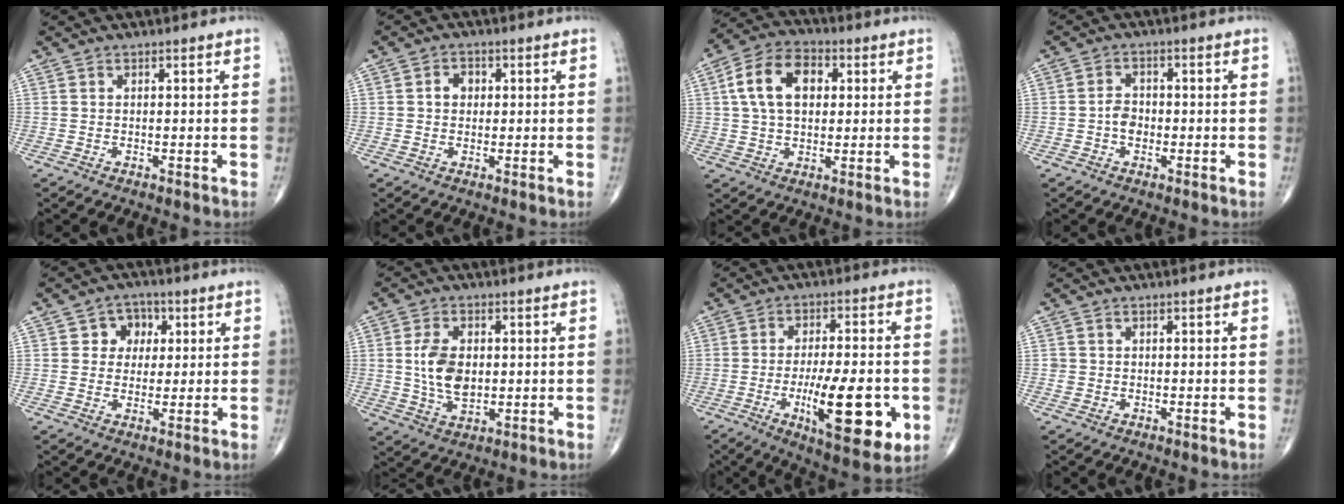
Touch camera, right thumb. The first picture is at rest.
{"total": 2.3, "force": [0.2, 2.0, 1.1], "torque": [-0.007, 0.007, 0.000]}
{"total": 12.3, "force": [2.6, 8.0, 9.0], "torque": [-0.145, 0.016, 0.039]}
{"total": 3.4, "force": [-0.7, 2.6, 2.0], "torque": [-0.022, 0.011, -0.019]}
{"total": 6.0, "force": [1.6, 5.3, 2.3], "torque": [0.005, 0.003, 0.018]}
{"total": 8.9, "force": [0.7, 5.6, 6.9], "torque": [-0.119, -0.006, 0.019]}
{"total": 18.2, "force": [-5.1, 5.7, 16.6], "torque": [-0.246, -0.002, -0.070]}
{"total": 1.0, "force": [-0.1, 1.0, 0.1], "torque": [0.003, 0.004, -0.002]}